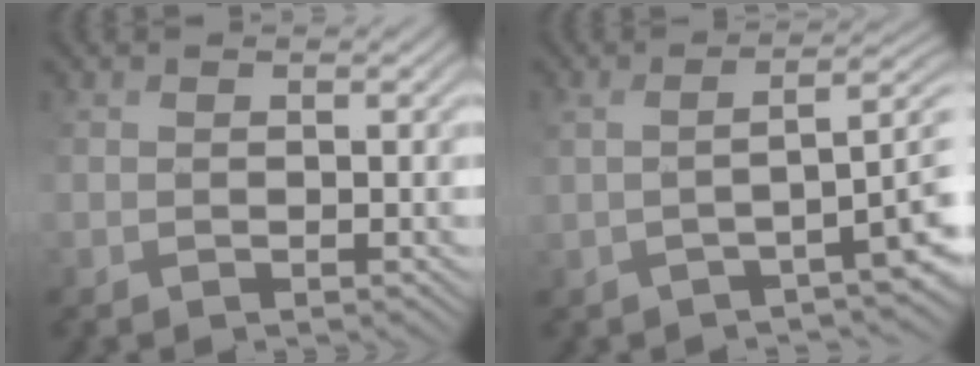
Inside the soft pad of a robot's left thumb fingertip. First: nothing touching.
{"total": 5.8, "force": [-1.4, 1.4, 5.5], "torque": [-0.071, 0.011, -0.010]}